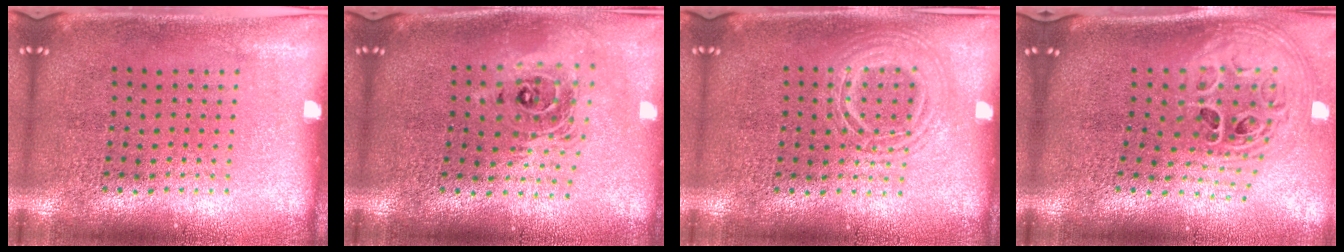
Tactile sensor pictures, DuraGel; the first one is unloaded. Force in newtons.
{"total": 2.0, "press": 1.5, "slide": 1.3}
{"total": 2.3, "press": 2.3, "slide": 0.2}
{"total": 2.9, "press": 2.0, "slide": 2.1}